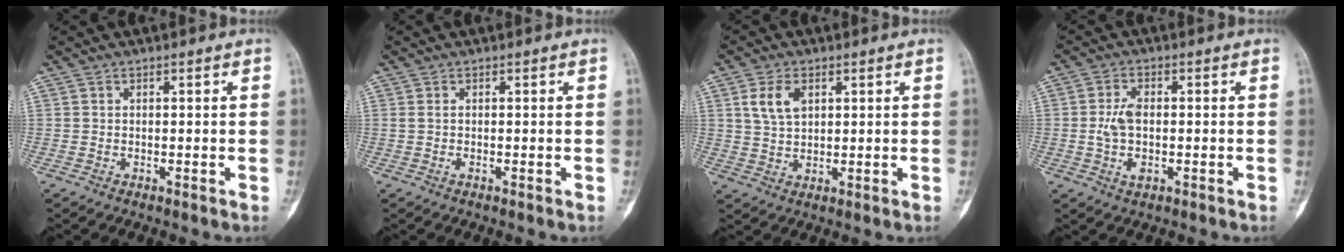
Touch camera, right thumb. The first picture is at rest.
{"total": 0.8, "force": [-0.1, 0.2, 0.8], "torque": [-0.021, 0.000, 0.000]}
{"total": 5.8, "force": [2.2, 3.6, 4.1], "torque": [-0.073, -0.006, 0.044]}
{"total": 5.4, "force": [-0.4, 2.9, 4.6], "torque": [-0.096, 0.003, -0.010]}